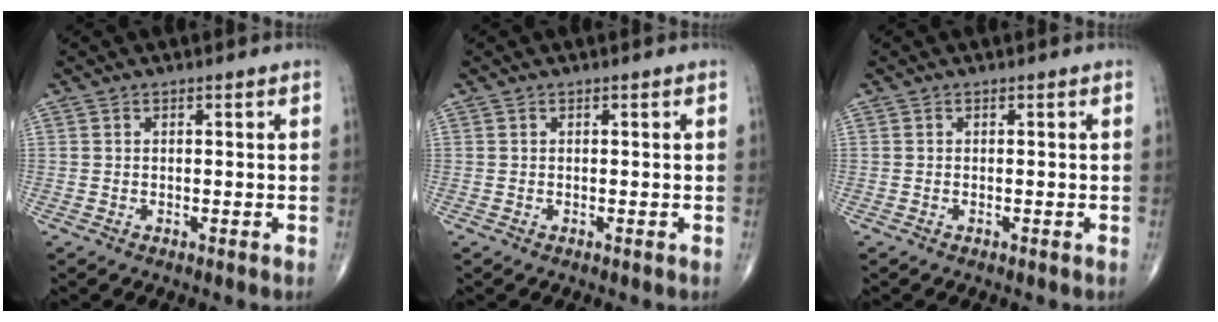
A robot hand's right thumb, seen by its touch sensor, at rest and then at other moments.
{"total": 0.0}
{"total": 0.0}